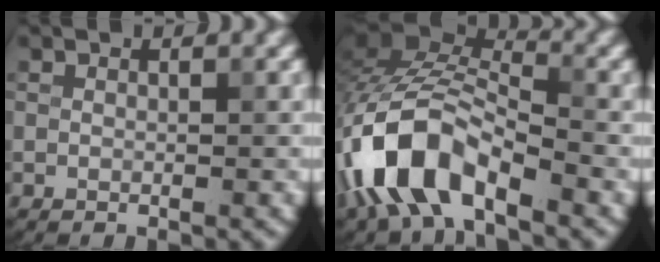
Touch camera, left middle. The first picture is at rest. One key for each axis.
{"total": 9.6, "fx": -5.2, "fy": 4.3, "fz": 6.9, "tx": -0.134, "ty": 0.012, "tz": -0.109}